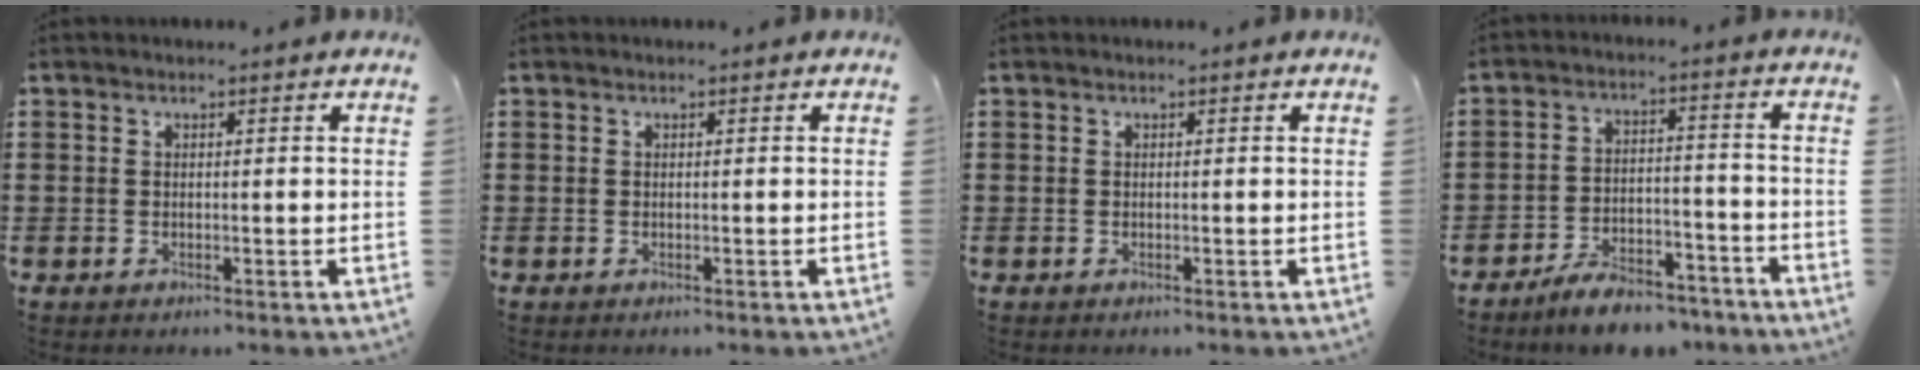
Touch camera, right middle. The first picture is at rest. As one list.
[{"total": 0.0}, {"total": 0.0}, {"total": 6.7, "force": [-6.2, 1.4, 2.3], "torque": [-0.036, 0.014, -0.116]}]